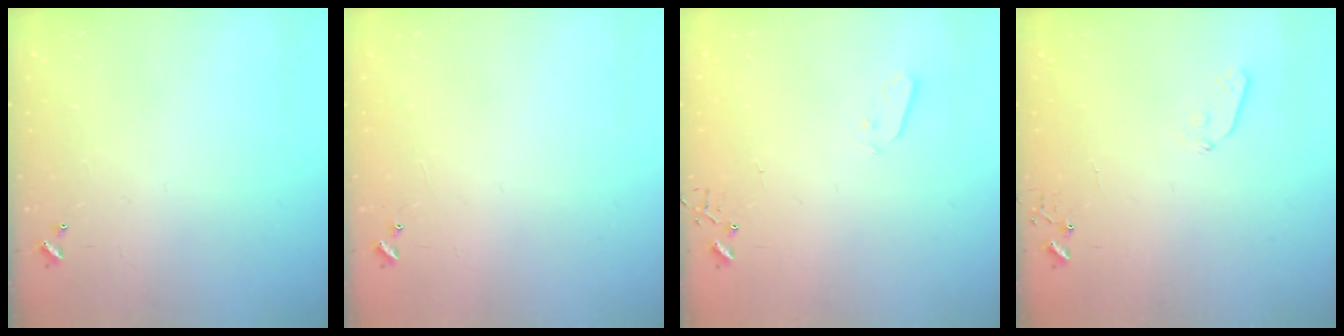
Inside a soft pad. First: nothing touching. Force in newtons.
{"total": 4.1, "press": 4.1, "slide": 0.5}
{"total": 2.5, "press": 2.5, "slide": 0.4}
{"total": 4.8, "press": 4.7, "slide": 0.7}